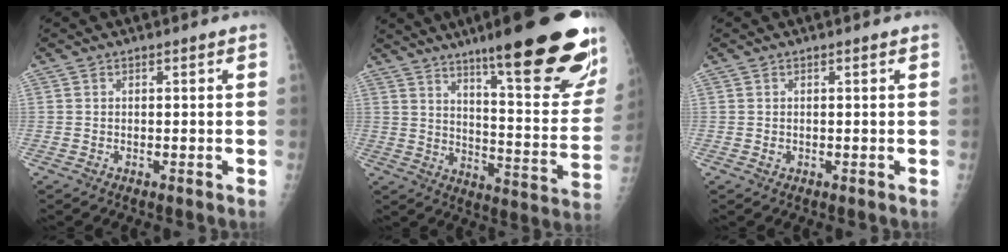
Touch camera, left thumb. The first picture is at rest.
{"total": 28.3, "force": [18.0, 5.0, 21.2], "torque": [-0.242, -0.077, 0.257]}
{"total": 0.9, "force": [0.3, 0.5, 0.6], "torque": [-0.004, 0.000, 0.006]}